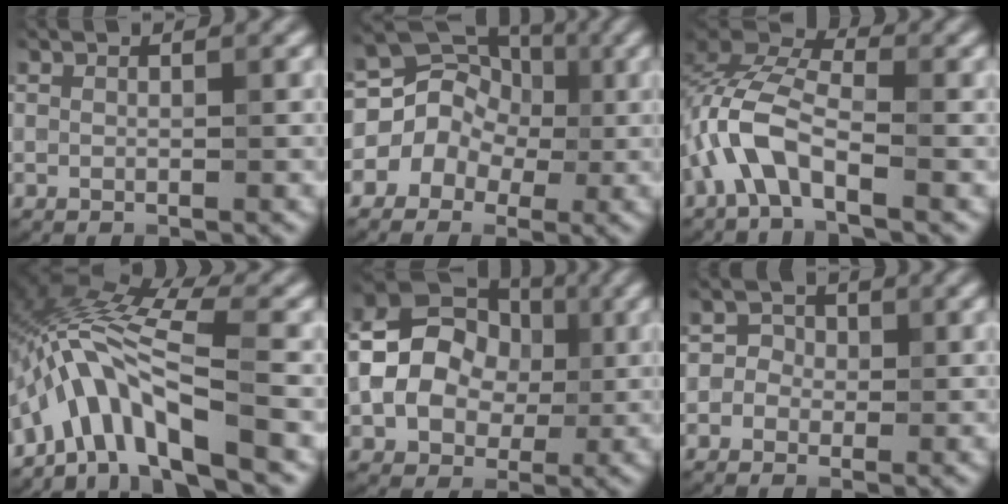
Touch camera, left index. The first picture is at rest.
{"total": 8.0, "force": [-0.5, 7.3, 3.1], "torque": [-0.026, 0.049, -0.057]}
{"total": 6.1, "force": [-2.5, 2.7, 4.9], "torque": [-0.107, 0.015, -0.055]}
{"total": 8.1, "force": [-4.4, 2.2, 6.4], "torque": [-0.107, 0.014, -0.088]}
{"total": 9.4, "force": [-0.3, 7.6, 5.6], "torque": [-0.087, 0.009, -0.022]}
{"total": 2.5, "force": [-0.1, 2.4, 0.6], "torque": [0.021, 0.006, -0.025]}